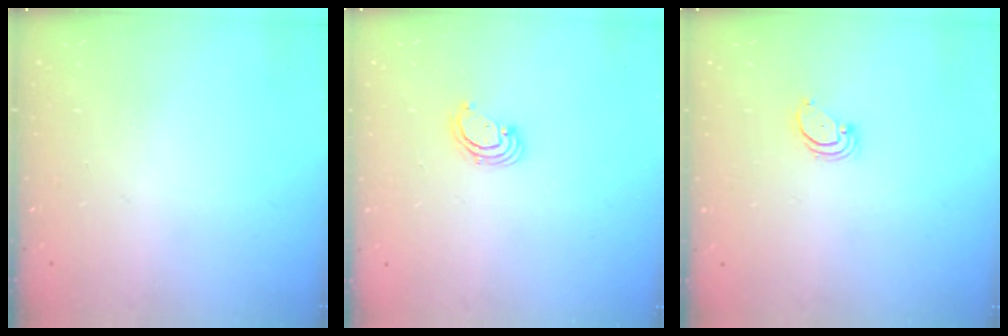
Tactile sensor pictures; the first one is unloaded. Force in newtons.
{"total": 3.4, "press": 3.4, "slide": 0.3}
{"total": 2.2, "press": 2.2, "slide": 0.3}